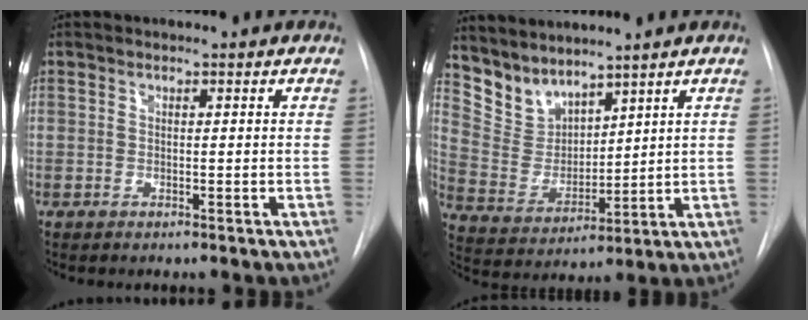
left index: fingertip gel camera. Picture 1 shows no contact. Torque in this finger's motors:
{"motor_torque": [0.00, -0.01, 0.00, -0.01]}